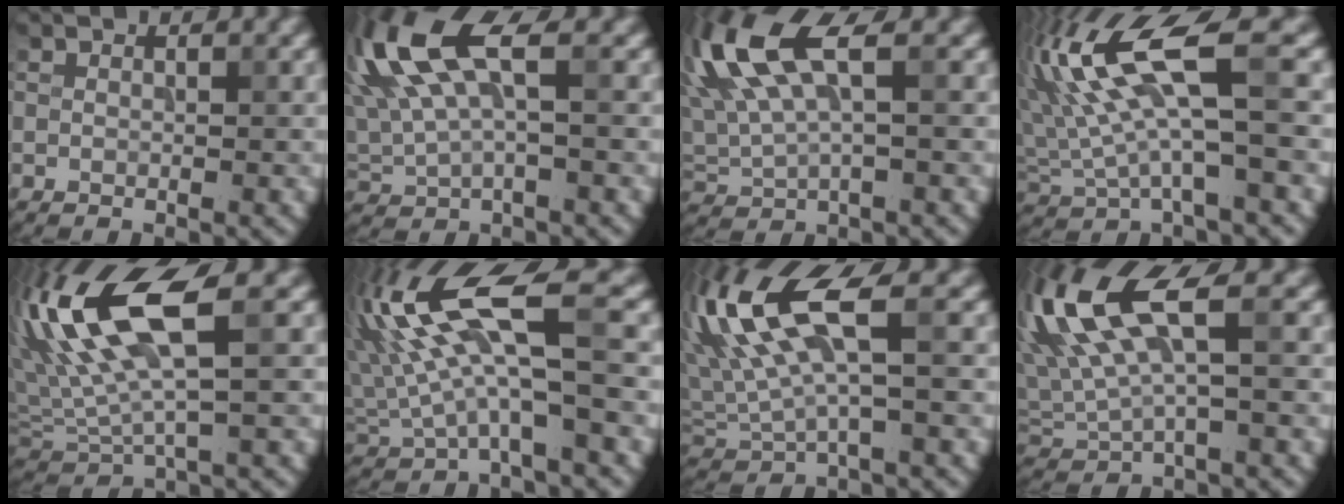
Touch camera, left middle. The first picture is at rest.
{"total": 9.6, "force": [3.4, 3.4, 8.3], "torque": [-0.196, 0.017, 0.061]}
{"total": 8.6, "force": [3.2, 3.0, 7.4], "torque": [-0.176, 0.016, 0.059]}
{"total": 10.0, "force": [2.9, 2.6, 9.3], "torque": [-0.197, 0.009, 0.059]}
{"total": 10.3, "force": [3.0, 3.3, 9.3], "torque": [-0.197, 0.011, 0.056]}
{"total": 11.1, "force": [2.8, 2.8, 10.3], "torque": [-0.206, 0.008, 0.057]}
{"total": 9.2, "force": [2.6, 3.0, 8.3], "torque": [-0.187, 0.010, 0.046]}
{"total": 9.0, "force": [2.6, 3.0, 8.1], "torque": [-0.182, 0.013, 0.046]}